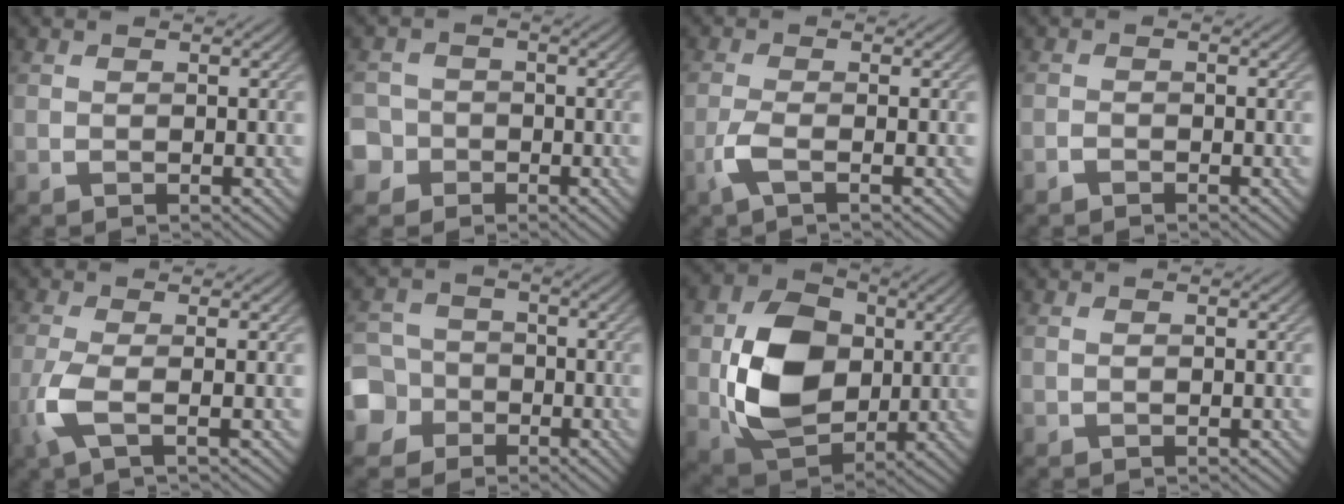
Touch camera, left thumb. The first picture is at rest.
{"total": 4.2, "force": [-1.9, 3.7, 0.6], "torque": [-0.012, 0.001, -0.056]}
{"total": 2.9, "force": [-1.4, 0.6, 2.5], "torque": [-0.065, 0.000, -0.042]}
{"total": 1.0, "force": [-0.9, 0.2, 0.3], "torque": [-0.007, 0.003, -0.023]}
{"total": 4.1, "force": [-1.3, 0.9, 3.8], "torque": [-0.094, -0.004, -0.039]}
{"total": 6.7, "force": [-3.2, 5.7, 1.7], "torque": [-0.055, -0.013, -0.091]}
{"total": 12.0, "force": [0.3, 8.9, 8.1], "torque": [-0.177, -0.001, 0.009]}
{"total": 0.0}